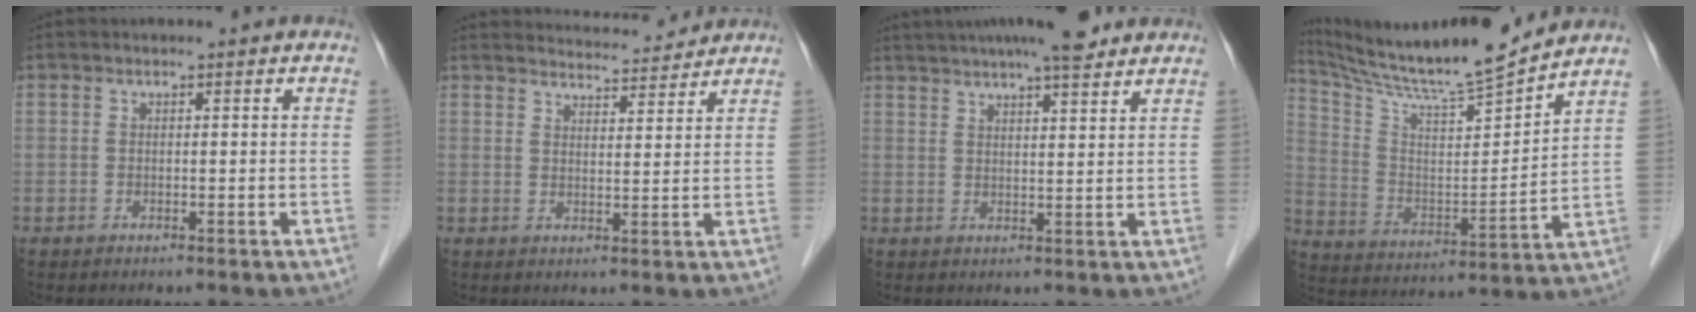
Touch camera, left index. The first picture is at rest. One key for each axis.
{"total": 7.5, "fx": 7.4, "fy": 0.6, "fz": 0.7, "tx": -0.014, "ty": 0.012, "tz": 0.098}
{"total": 12.7, "fx": 10.7, "fy": 1.4, "fz": 6.7, "tx": -0.109, "ty": 0.028, "tz": 0.151}
{"total": 16.9, "fx": 15.9, "fy": -1.0, "fz": 5.6, "tx": -0.118, "ty": -0.023, "tz": 0.274}